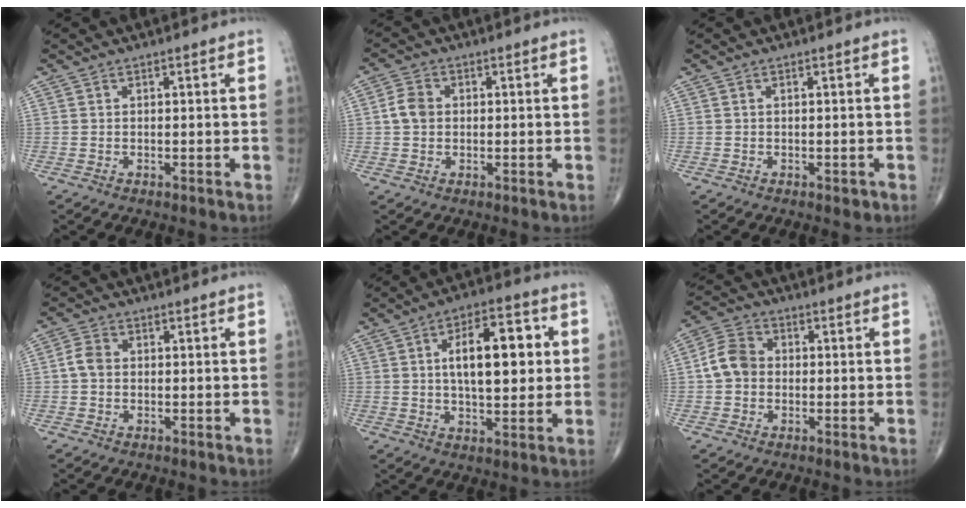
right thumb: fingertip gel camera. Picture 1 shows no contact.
{"total": 4.1, "force": [0.2, 3.2, 2.5], "torque": [-0.043, 0.007, -0.001]}
{"total": 1.1, "force": [-0.4, 0.5, 0.9], "torque": [-0.009, -0.002, -0.004]}
{"total": 3.1, "force": [0.0, 2.4, 2.0], "torque": [-0.041, 0.008, -0.006]}
{"total": 14.3, "force": [2.4, 6.6, 12.5], "torque": [-0.166, 0.007, 0.035]}
{"total": 6.6, "force": [-0.2, 5.4, 3.9], "torque": [-0.064, 0.020, -0.015]}